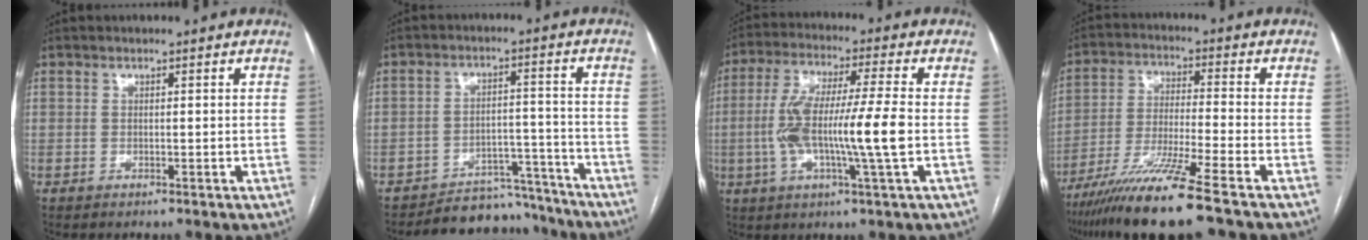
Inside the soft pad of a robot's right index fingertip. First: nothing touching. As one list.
[{"total": 10.7, "force": [-10.0, 3.8, -0.6], "torque": [0.036, 0.042, -0.139]}, {"total": 13.0, "force": [-1.5, 0.4, 12.9], "torque": [-0.253, 0.007, -0.034]}, {"total": 12.8, "force": [-9.3, -1.3, 8.8], "torque": [-0.166, -0.039, -0.166]}]